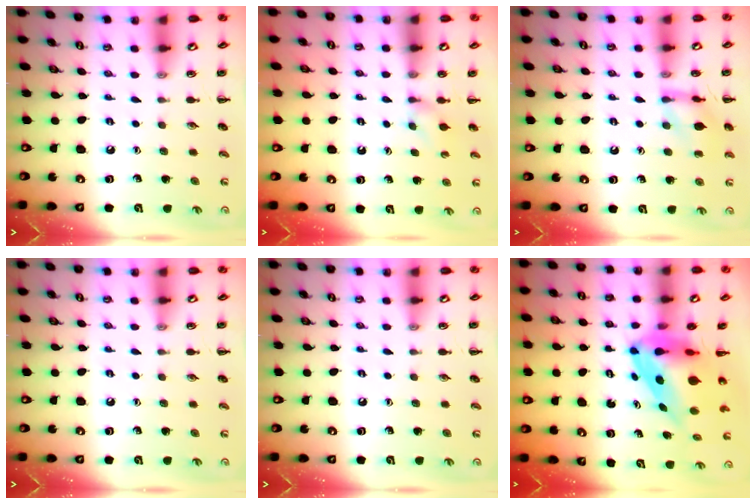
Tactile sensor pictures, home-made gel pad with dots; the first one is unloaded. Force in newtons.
{"total": 2.9, "press": 2.7, "slide": 1.0}
{"total": 10.9, "press": 10.8, "slide": 0.6}
{"total": 0.0}
{"total": 0.0}
{"total": 9.0, "press": 8.7, "slide": 2.0}